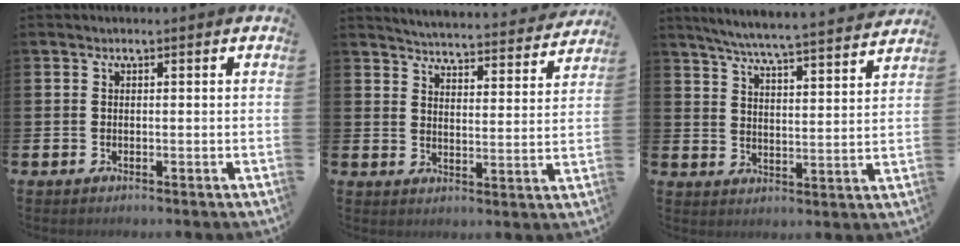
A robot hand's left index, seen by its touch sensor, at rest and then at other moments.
{"total": 5.0, "force": [5.0, 0.1, 0.5], "torque": [-0.026, -0.044, 0.083]}
{"total": 6.7, "force": [6.3, -0.3, 2.1], "torque": [-0.064, -0.046, 0.110]}